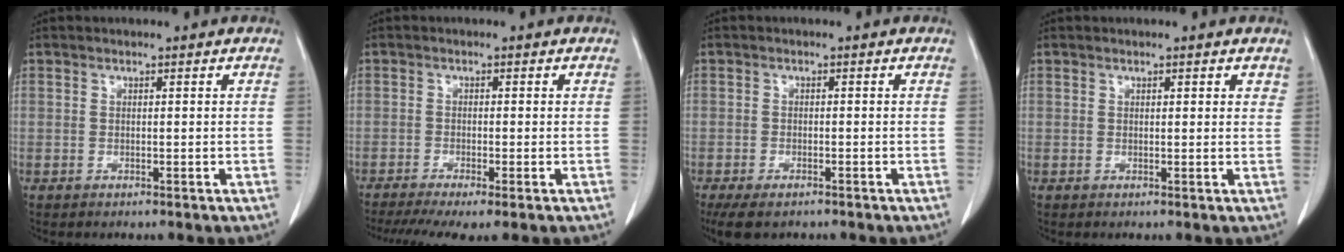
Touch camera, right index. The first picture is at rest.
{"total": 7.5, "force": [-5.3, 0.9, 5.3], "torque": [-0.086, -0.012, -0.088]}
{"total": 5.2, "force": [-3.9, 2.0, 2.9], "torque": [-0.051, -0.012, -0.058]}
{"total": 1.6, "force": [1.1, 0.6, 0.9], "torque": [-0.006, -0.001, 0.010]}